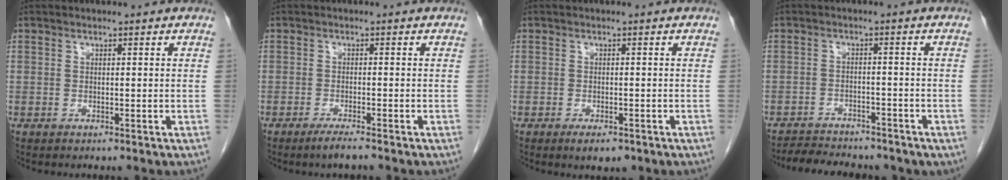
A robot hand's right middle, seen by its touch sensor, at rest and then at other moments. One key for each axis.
{"total": 2.5, "fx": -1.9, "fy": -0.2, "fz": 1.6, "tx": -0.041, "ty": -0.009, "tz": -0.036}
{"total": 2.8, "fx": -1.7, "fy": 0.9, "fz": 1.9, "tx": -0.034, "ty": -0.005, "tz": -0.019}
{"total": 9.1, "fx": -7.8, "fy": 3.4, "fz": 3.1, "tx": -0.051, "ty": 0.004, "tz": -0.105}